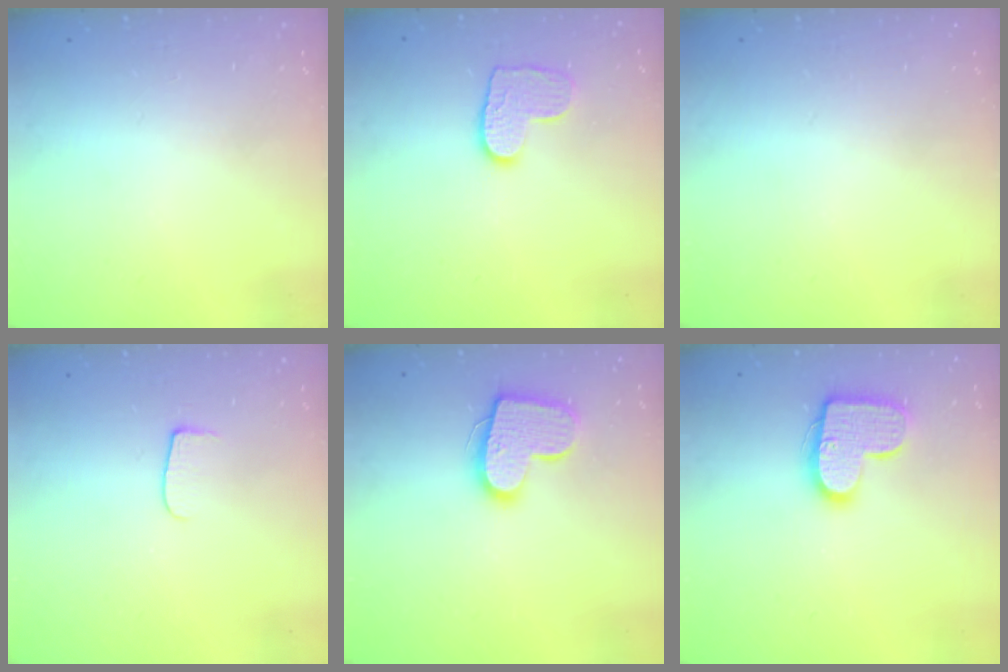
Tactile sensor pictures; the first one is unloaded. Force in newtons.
{"total": 8.9, "press": 8.9, "slide": 0.4}
{"total": 0.0}
{"total": 6.5, "press": 6.5, "slide": 0.7}
{"total": 14.5, "press": 14.5, "slide": 0.9}
{"total": 13.8, "press": 13.8, "slide": 0.7}